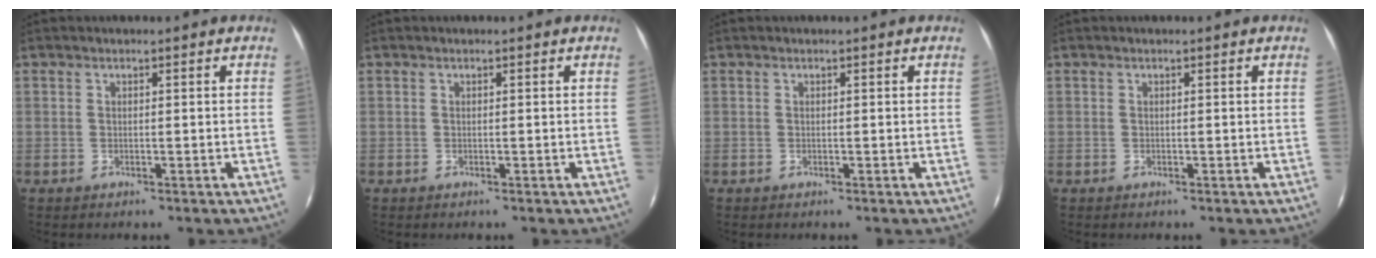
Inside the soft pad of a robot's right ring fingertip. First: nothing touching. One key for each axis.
{"total": 0.0}
{"total": 0.0}
{"total": 0.0}